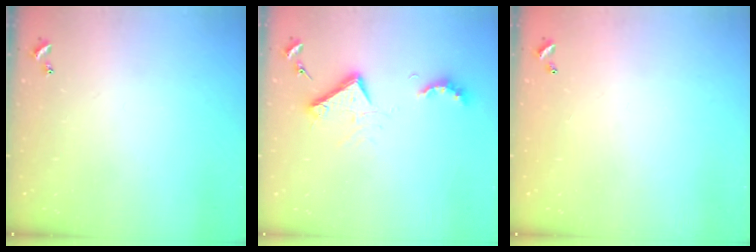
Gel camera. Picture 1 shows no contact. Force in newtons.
{"total": 10.7, "press": 10.6, "slide": 1.3}
{"total": 3.0, "press": 3.0, "slide": 0.1}